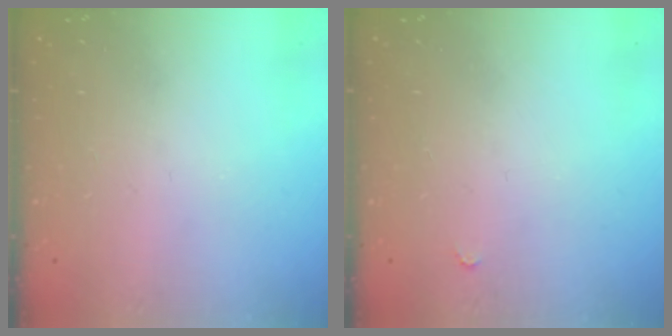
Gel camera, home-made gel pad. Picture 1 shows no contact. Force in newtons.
{"total": 2.8, "press": 2.8, "slide": 0.4}